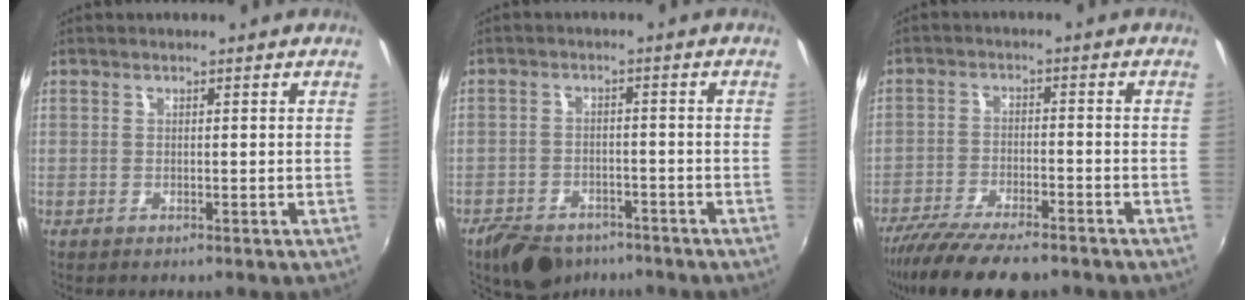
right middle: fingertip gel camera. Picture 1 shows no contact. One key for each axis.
{"total": 10.3, "fx": -8.0, "fy": 5.0, "fz": 4.0, "tx": -0.103, "ty": -0.005, "tz": -0.125}
{"total": 13.1, "fx": -10.8, "fy": 2.8, "fz": 6.8, "tx": -0.149, "ty": -0.036, "tz": -0.182}